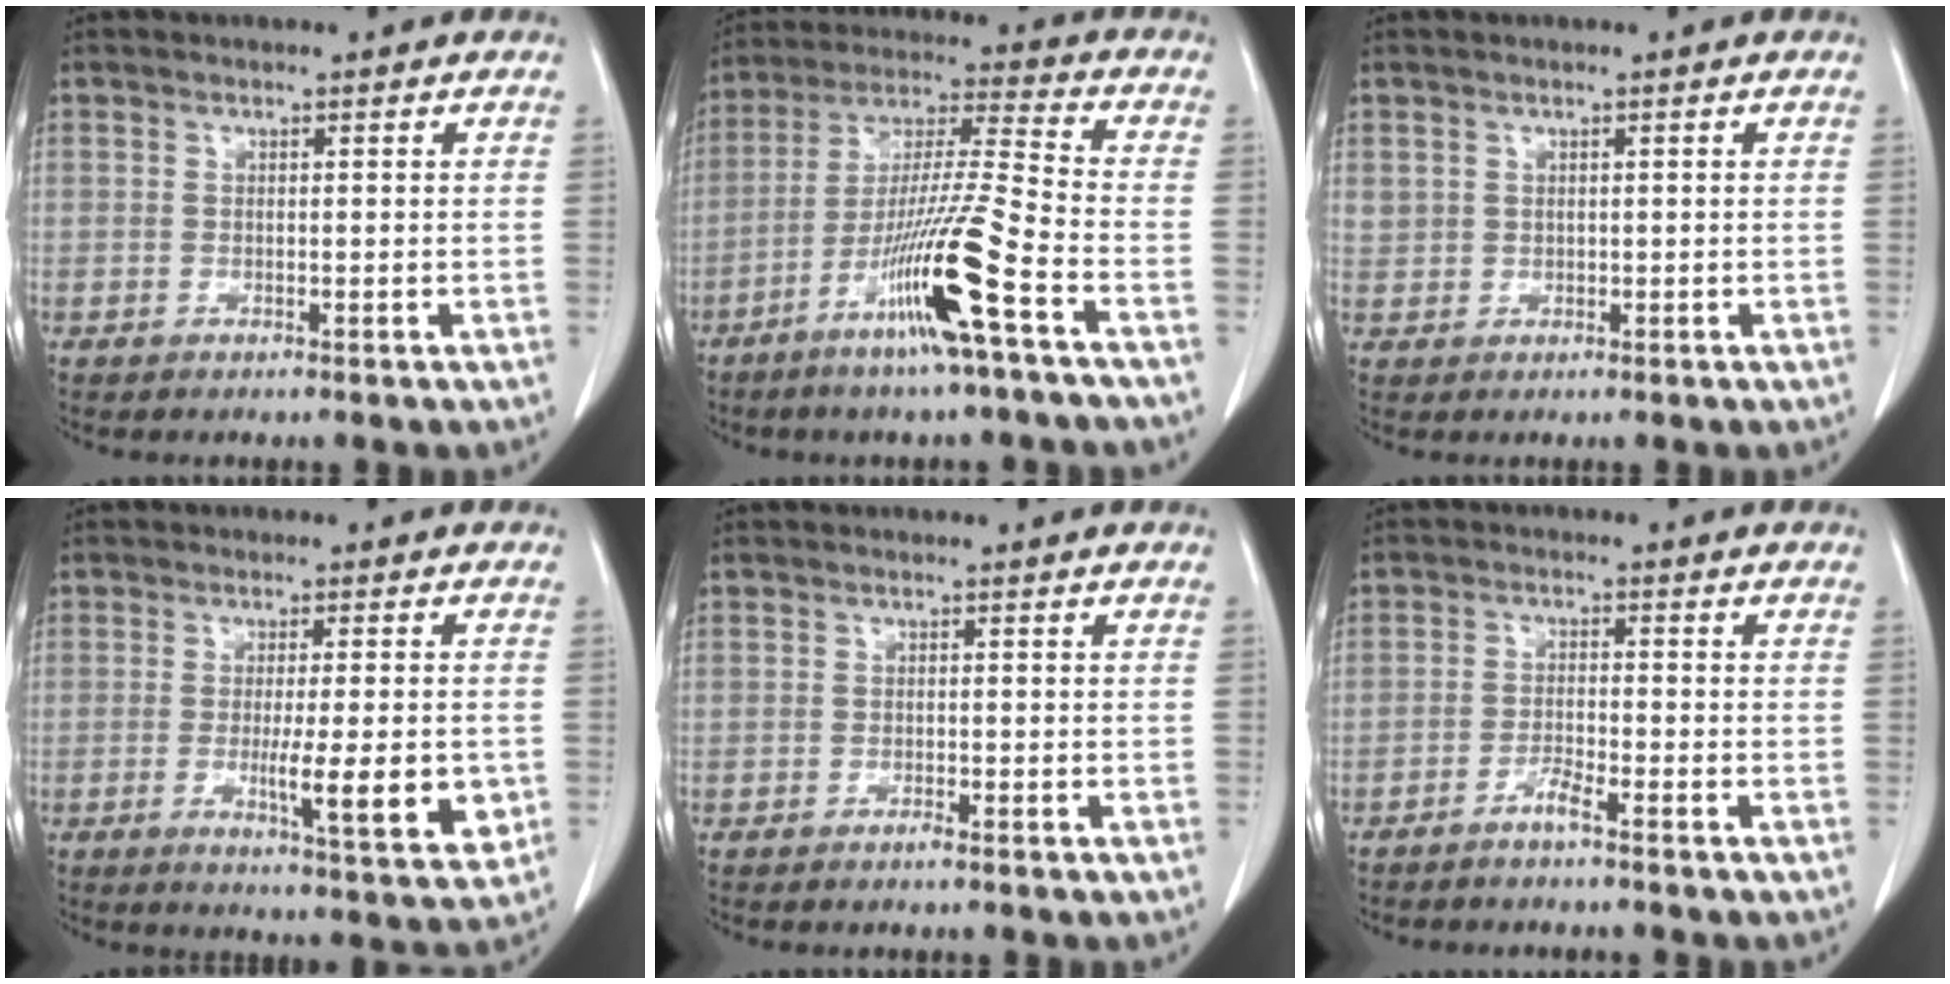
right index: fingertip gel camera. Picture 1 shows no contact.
{"total": 14.3, "force": [-7.1, -1.1, 12.3], "torque": [-0.238, -0.016, -0.133]}
{"total": 1.9, "force": [0.6, 1.8, 0.4], "torque": [0.000, 0.012, 0.017]}
{"total": 9.5, "force": [-2.0, 1.4, 9.2], "torque": [-0.128, -0.015, -0.025]}
{"total": 0.7, "force": [-0.6, -0.1, 0.3], "torque": [-0.006, 0.000, -0.010]}
{"total": 2.3, "force": [-2.0, -0.2, 1.2], "torque": [-0.026, -0.001, -0.041]}